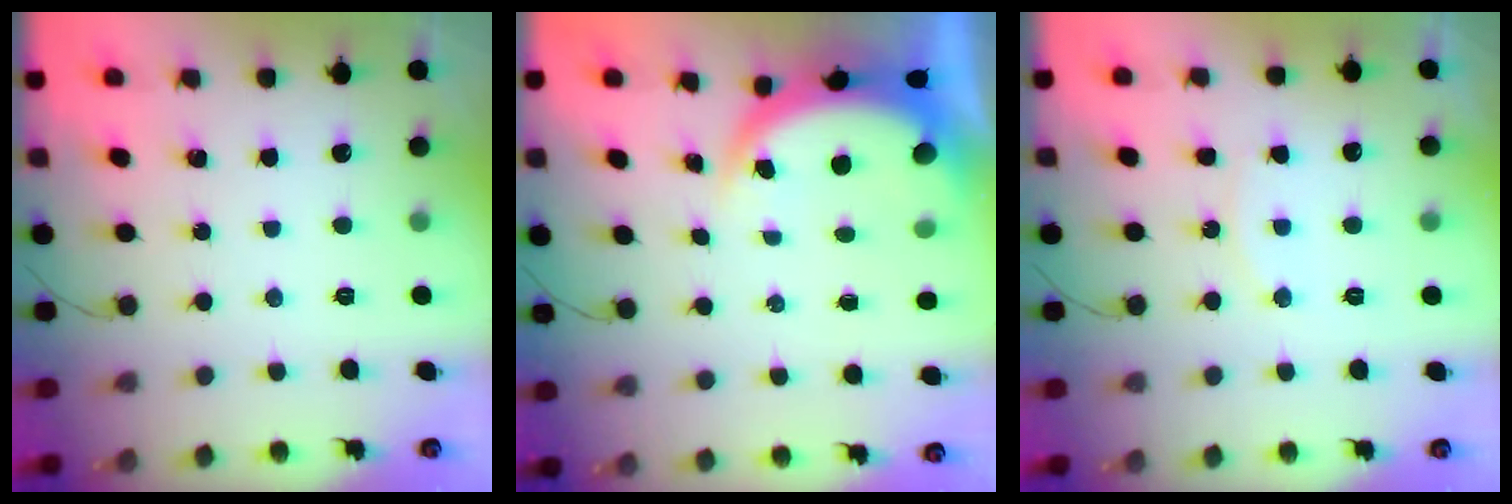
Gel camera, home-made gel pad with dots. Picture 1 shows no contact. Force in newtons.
{"total": 5.0, "press": 4.9, "slide": 0.6}
{"total": 7.7, "press": 7.7, "slide": 0.6}